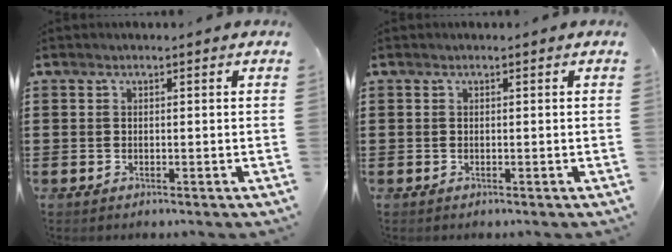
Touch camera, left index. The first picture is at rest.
{"total": 0.0}